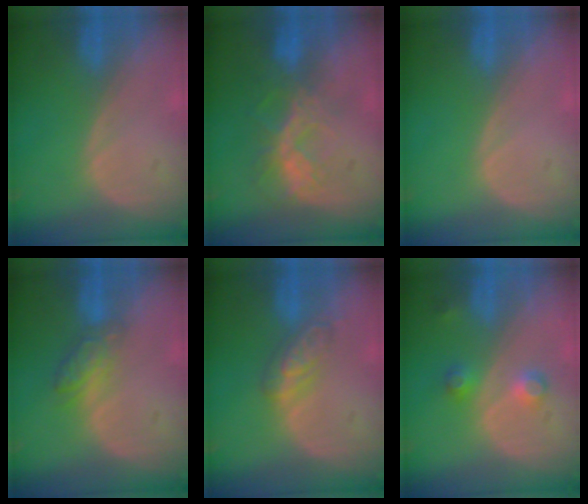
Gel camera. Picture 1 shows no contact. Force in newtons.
{"total": 6.5, "press": 5.9, "slide": 2.7}
{"total": 0.0}
{"total": 4.2, "press": 4.1, "slide": 0.7}
{"total": 4.5, "press": 4.5, "slide": 0.5}
{"total": 3.6, "press": 3.4, "slide": 1.1}